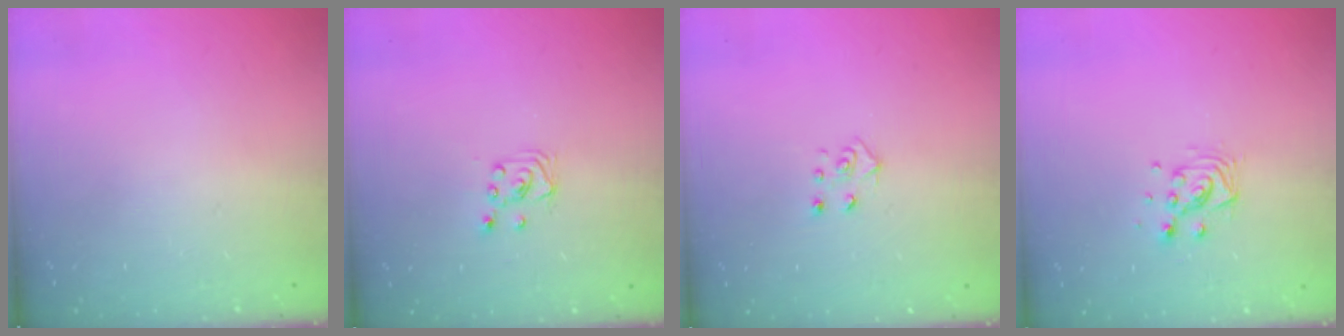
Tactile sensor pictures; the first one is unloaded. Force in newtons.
{"total": 2.0, "press": 2.0, "slide": 0.2}
{"total": 4.6, "press": 4.6, "slide": 0.4}
{"total": 7.8, "press": 7.8, "slide": 0.3}